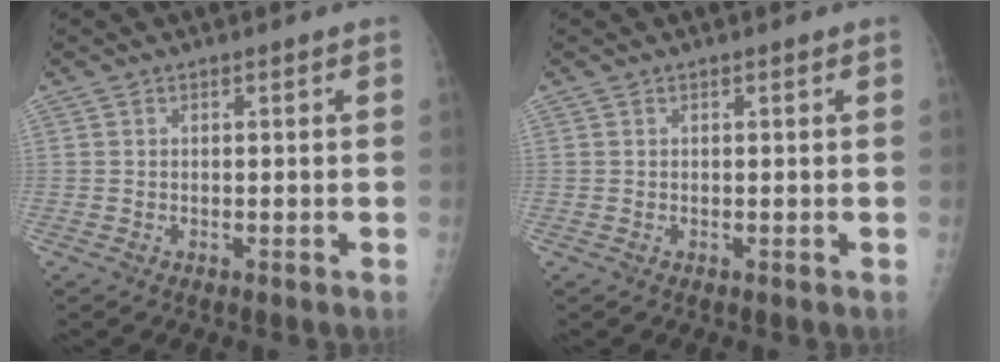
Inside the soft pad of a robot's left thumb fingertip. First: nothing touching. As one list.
[{"total": 0.0}]